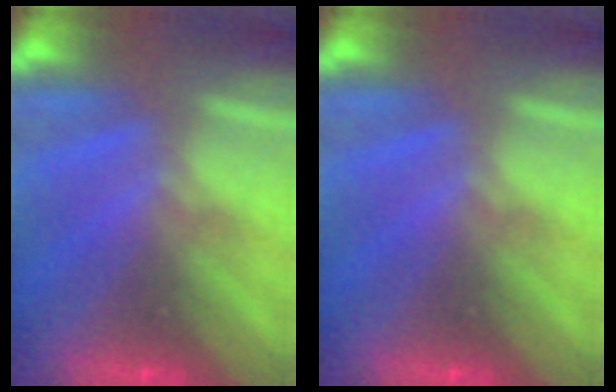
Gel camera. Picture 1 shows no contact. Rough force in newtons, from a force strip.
{"total": 0.0}